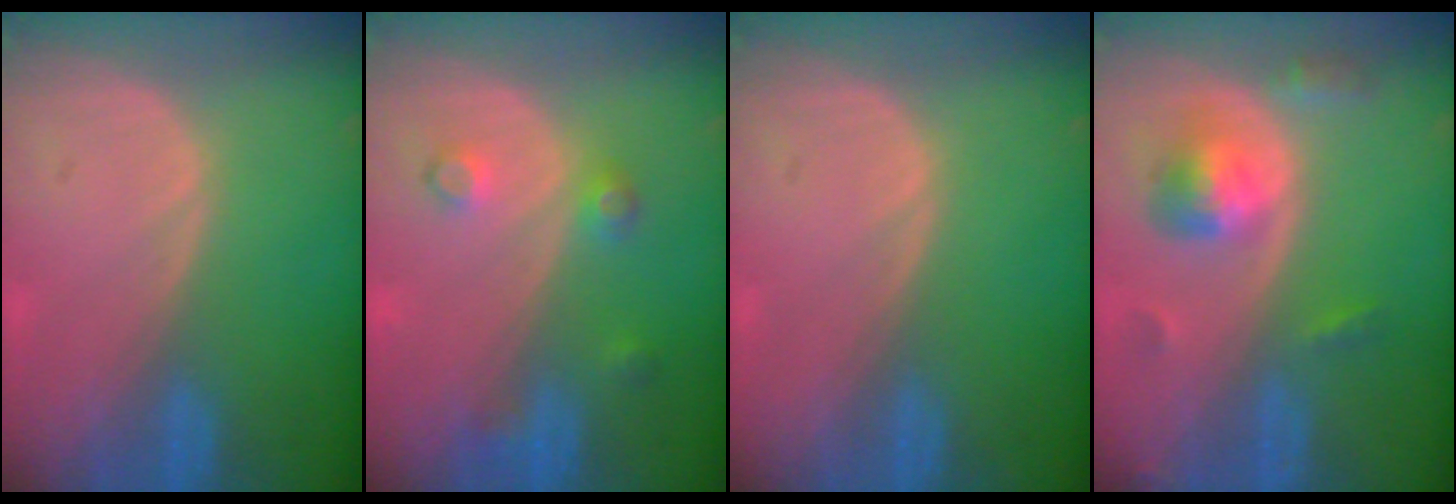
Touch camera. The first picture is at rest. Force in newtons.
{"total": 3.7, "press": 3.4, "slide": 1.5}
{"total": 0.0}
{"total": 5.6, "press": 5.3, "slide": 1.8}